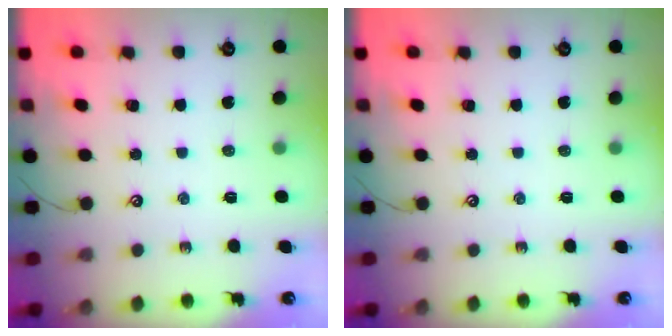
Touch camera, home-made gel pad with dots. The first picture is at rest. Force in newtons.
{"total": 0.0}